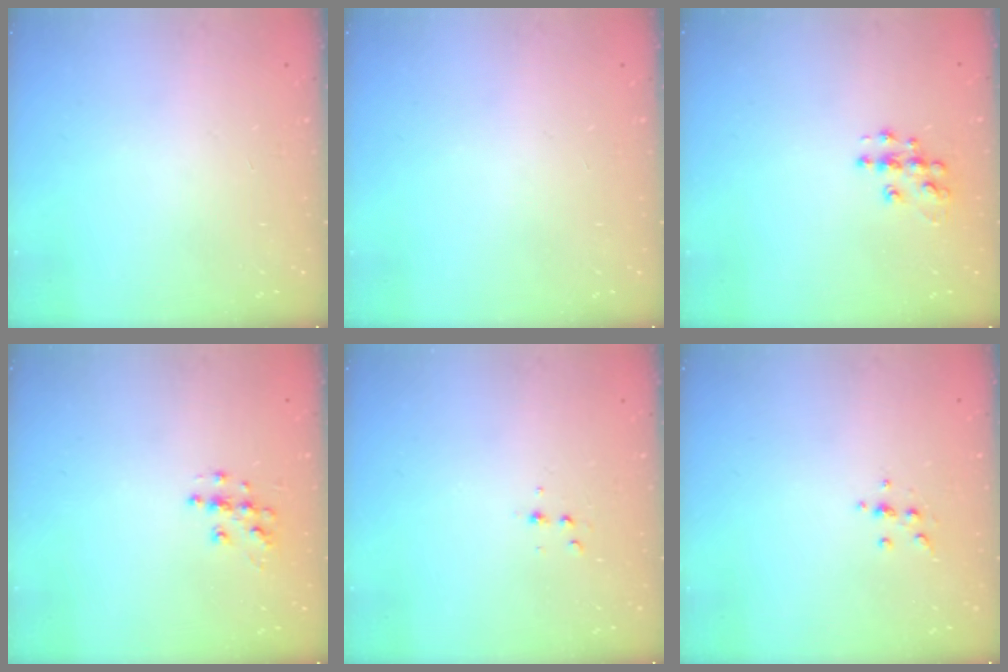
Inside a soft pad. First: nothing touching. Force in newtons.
{"total": 0.0}
{"total": 7.9, "press": 7.9, "slide": 0.3}
{"total": 6.3, "press": 6.3, "slide": 0.3}
{"total": 4.0, "press": 3.9, "slide": 1.0}
{"total": 3.5, "press": 3.3, "slide": 1.0}